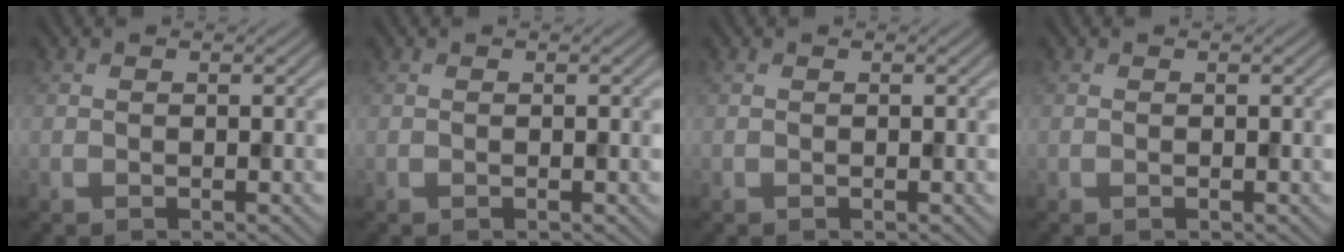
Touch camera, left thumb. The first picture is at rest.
{"total": 0.0}
{"total": 0.0}
{"total": 0.0}